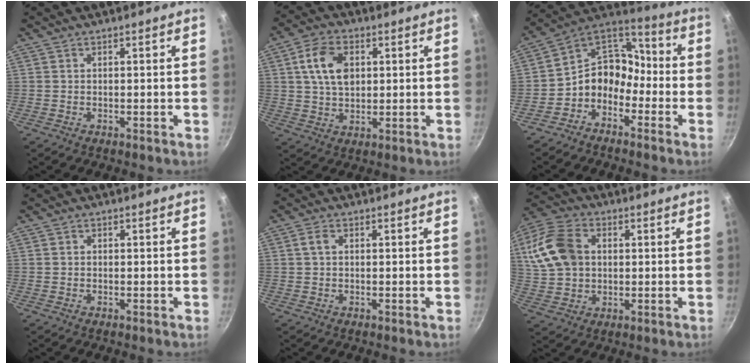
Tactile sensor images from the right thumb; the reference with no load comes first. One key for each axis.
{"total": 9.5, "fx": 2.3, "fy": 6.1, "fz": 6.8, "tx": -0.115, "ty": 0.002, "tz": 0.039}
{"total": 11.2, "fx": -4.9, "fy": 8.6, "fz": 5.2, "tx": -0.054, "ty": 0.080, "tz": -0.117}
{"total": 0.6, "fx": 0.0, "fy": 0.5, "fz": 0.2, "tx": -0.003, "ty": 0.004, "tz": 0.001}
{"total": 1.8, "fx": 0.3, "fy": 1.1, "fz": 1.4, "tx": -0.024, "ty": 0.006, "tz": 0.007}
{"total": 14.9, "fx": 2.6, "fy": 10.9, "fz": 9.8, "tx": -0.190, "ty": 0.013, "tz": 0.043}